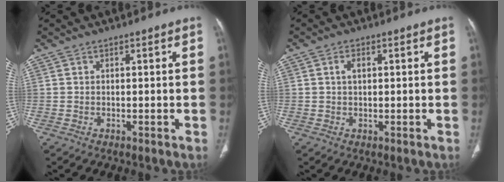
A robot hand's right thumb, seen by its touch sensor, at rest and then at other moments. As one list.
[{"total": 1.9, "force": [0.5, 1.1, 1.5], "torque": [-0.027, 0.006, 0.008]}]